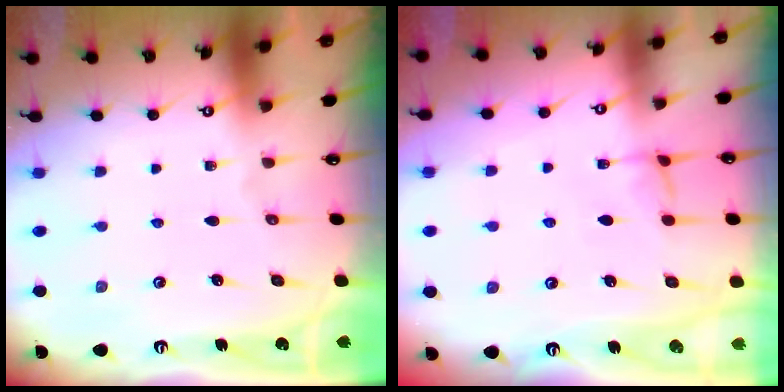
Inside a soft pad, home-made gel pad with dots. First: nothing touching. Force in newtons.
{"total": 1.4, "press": 1.3, "slide": 0.4}